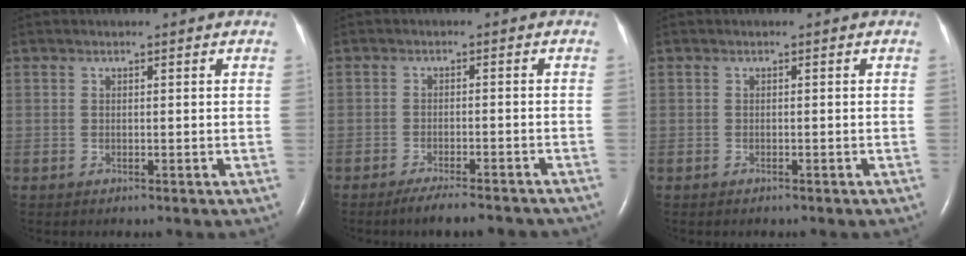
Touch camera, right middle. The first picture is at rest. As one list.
[{"total": 9.3, "force": [-8.3, 1.4, 4.1], "torque": [-0.054, -0.006, -0.114]}, {"total": 0.5, "force": [-0.4, 0.2, 0.3], "torque": [-0.013, -0.001, -0.005]}]